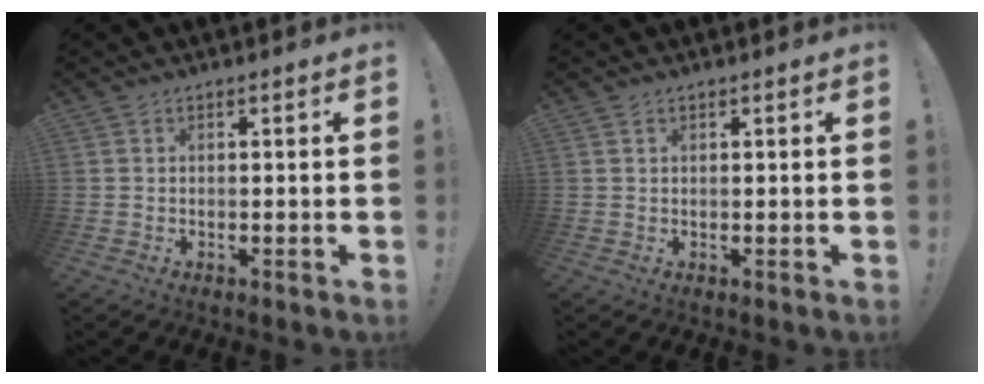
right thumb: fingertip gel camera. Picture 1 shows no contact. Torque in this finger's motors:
{"motor_torque": [-0.03, -0.17, -0.19, 0.05, 0.00]}